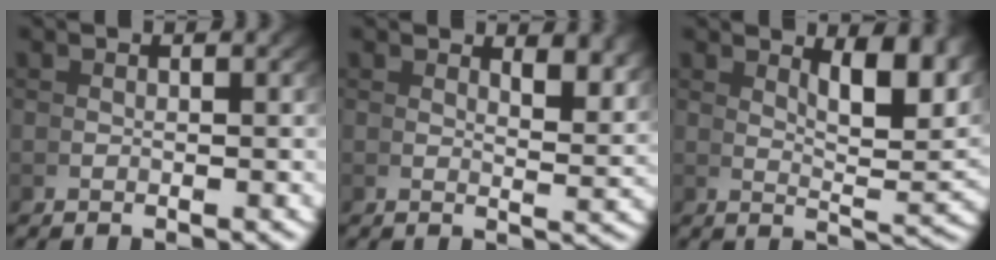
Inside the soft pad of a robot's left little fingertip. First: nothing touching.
{"total": 2.7, "force": [2.1, 0.0, 1.8], "torque": [-0.021, -0.014, 0.040]}
{"total": 5.8, "force": [3.2, 0.7, 4.8], "torque": [-0.062, -0.014, 0.059]}